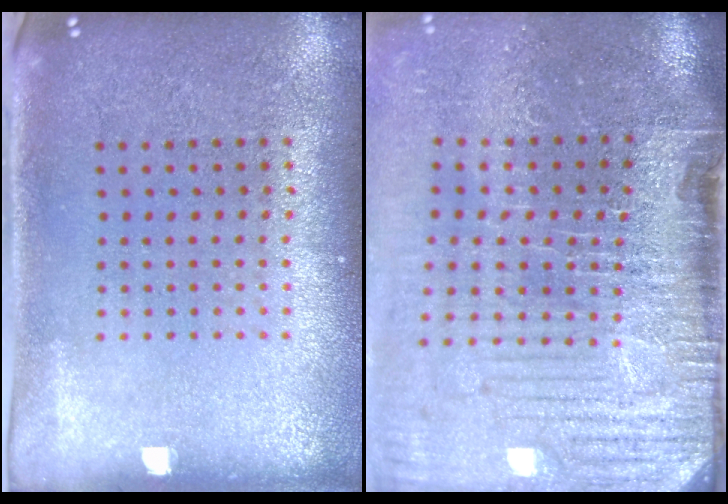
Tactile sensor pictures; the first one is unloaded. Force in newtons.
{"total": 5.1, "press": 4.2, "slide": 2.9}